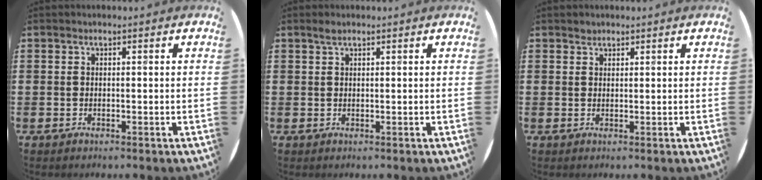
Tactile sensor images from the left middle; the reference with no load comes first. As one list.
[{"total": 0.9, "force": [0.8, 0.3, 0.5], "torque": [-0.010, 0.003, 0.013]}, {"total": 0.9, "force": [0.8, 0.3, 0.0], "torque": [-0.001, 0.001, 0.017]}]